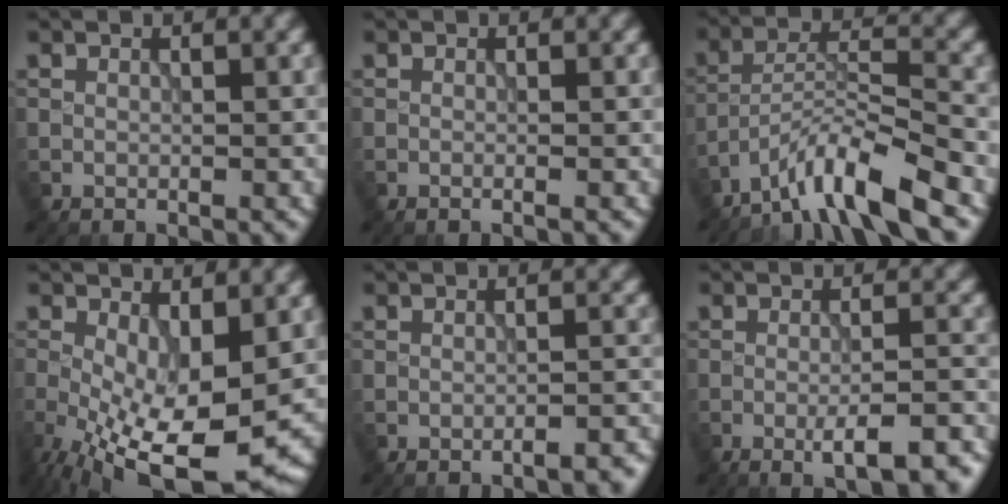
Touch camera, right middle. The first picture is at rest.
{"total": 0.7, "force": [-0.2, 0.2, 0.6], "torque": [-0.008, -0.006, -0.010]}
{"total": 7.4, "force": [-5.7, 0.9, 4.7], "torque": [-0.074, 0.007, -0.109]}
{"total": 12.3, "force": [-4.3, 4.8, 10.4], "torque": [-0.197, -0.037, -0.060]}
{"total": 2.4, "force": [-1.7, 0.6, 1.6], "torque": [-0.012, 0.006, -0.026]}
{"total": 6.0, "force": [-3.0, 1.4, 4.9], "torque": [-0.074, 0.000, -0.042]}